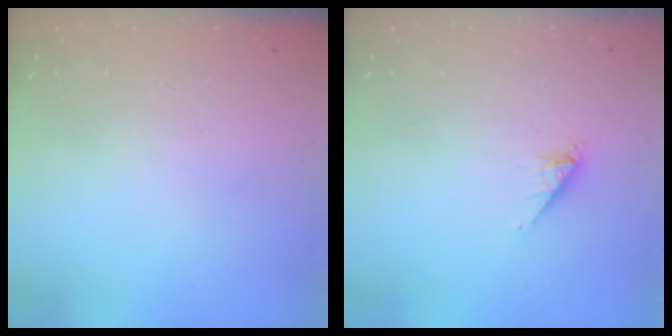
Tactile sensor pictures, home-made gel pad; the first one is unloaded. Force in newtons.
{"total": 2.2, "press": 2.2, "slide": 0.3}